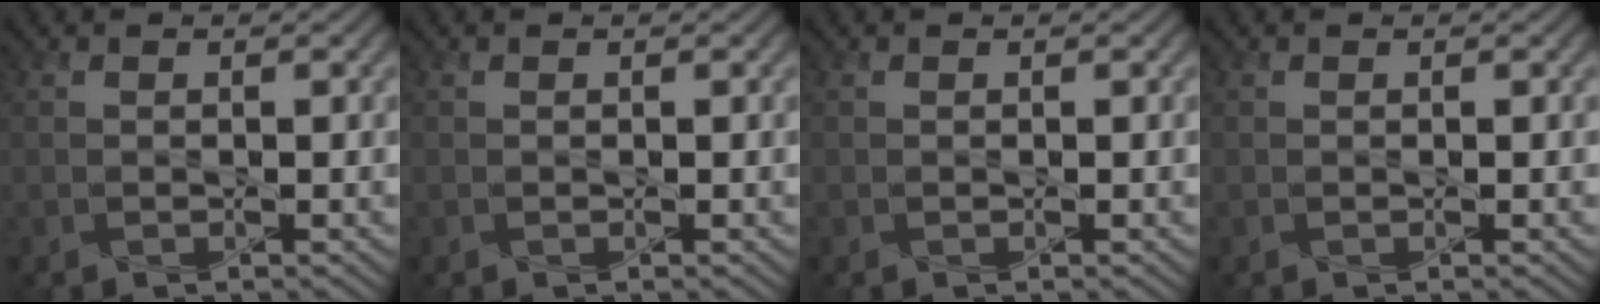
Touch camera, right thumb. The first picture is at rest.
{"total": 0.0}
{"total": 0.0}
{"total": 0.0}